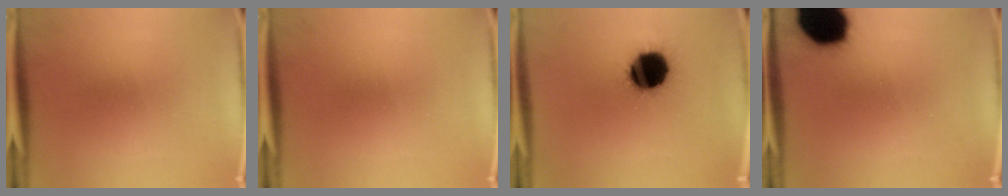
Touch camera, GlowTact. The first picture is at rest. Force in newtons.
{"total": 0.0}
{"total": 18.0}
{"total": 18.6}